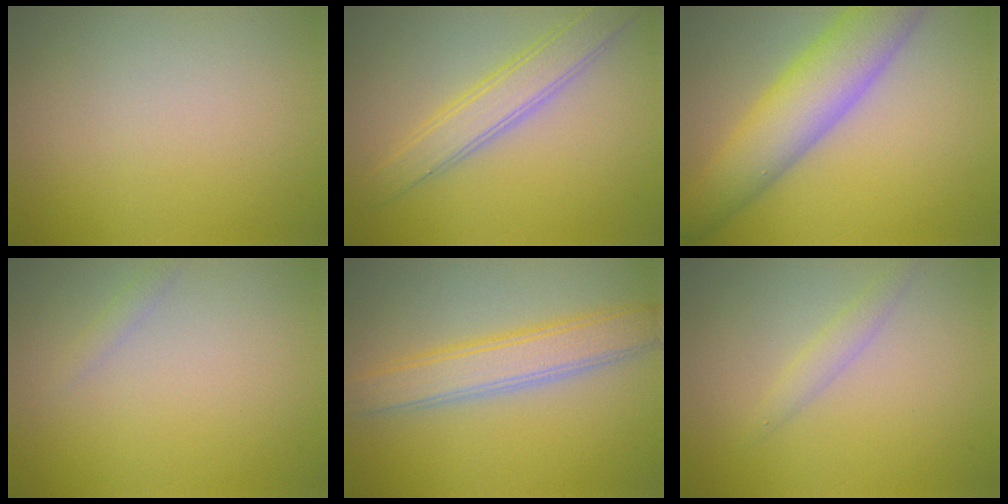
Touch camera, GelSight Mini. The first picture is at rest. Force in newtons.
{"total": 3.8, "press": 3.8, "slide": 0.1}
{"total": 7.6, "press": 7.6, "slide": 0.3}
{"total": 0.7, "press": 0.7, "slide": 0.1}
{"total": 4.5, "press": 4.5, "slide": 0.1}
{"total": 1.4, "press": 1.4, "slide": 0.1}